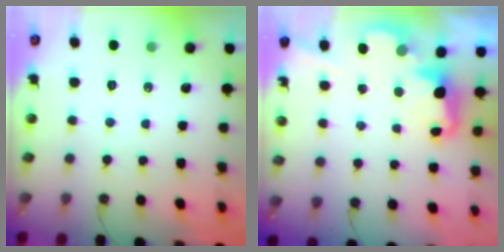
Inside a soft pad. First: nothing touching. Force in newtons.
{"total": 2.4, "press": 2.3, "slide": 0.5}